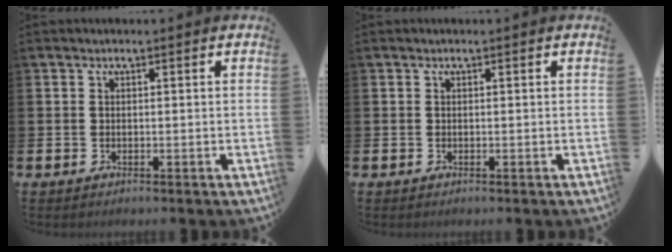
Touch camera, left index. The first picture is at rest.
{"total": 0.0}